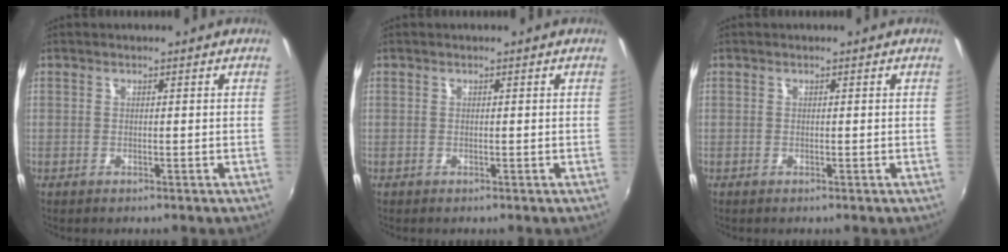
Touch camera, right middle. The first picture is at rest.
{"total": 0.0}
{"total": 0.0}